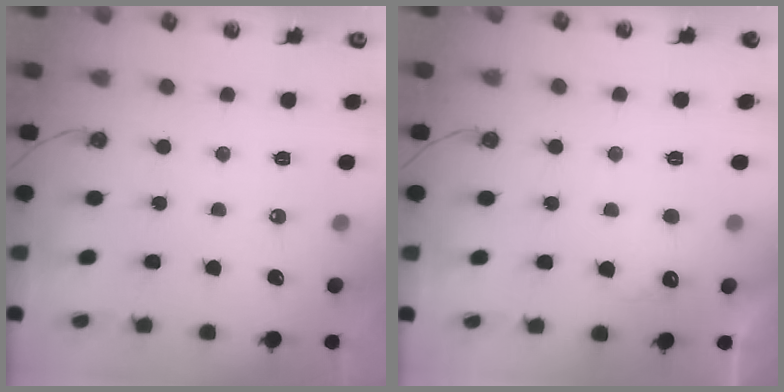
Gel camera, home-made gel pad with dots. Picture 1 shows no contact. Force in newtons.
{"total": 5.0, "press": 4.8, "slide": 1.1}